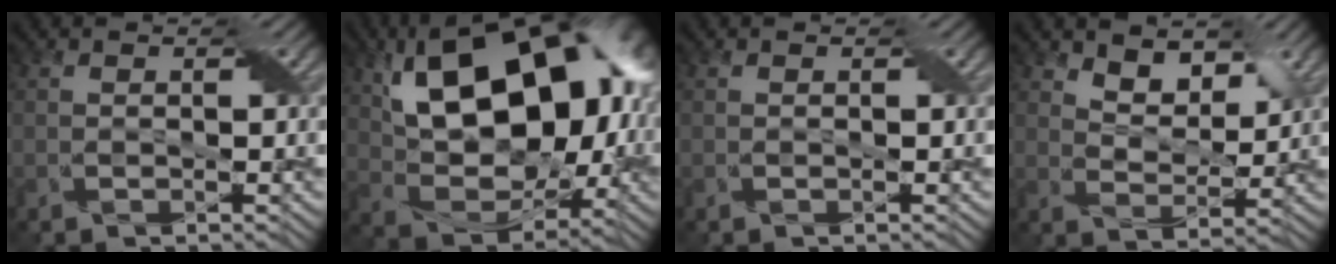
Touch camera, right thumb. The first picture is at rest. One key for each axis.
{"total": 17.7, "fx": 4.8, "fy": 11.0, "fz": 13.0, "tx": -0.221, "ty": 0.015, "tz": 0.083}
{"total": 0.0}
{"total": 4.6, "fx": 3.7, "fy": 2.1, "fz": 1.7, "tx": -0.041, "ty": -0.013, "tz": 0.063}